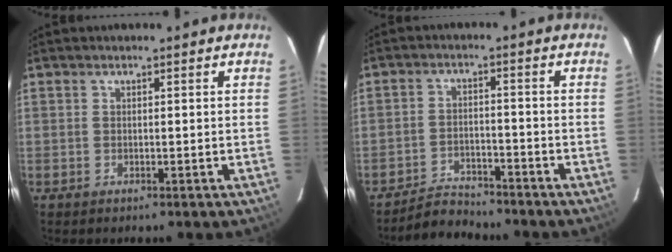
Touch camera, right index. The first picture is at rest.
{"total": 5.7, "force": [-5.5, 1.4, 0.4], "torque": [-0.026, 0.011, -0.092]}